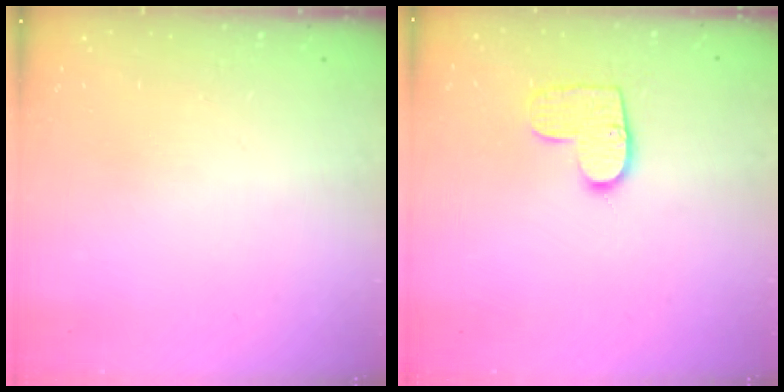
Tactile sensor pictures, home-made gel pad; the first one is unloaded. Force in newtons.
{"total": 9.8, "press": 9.8, "slide": 0.4}